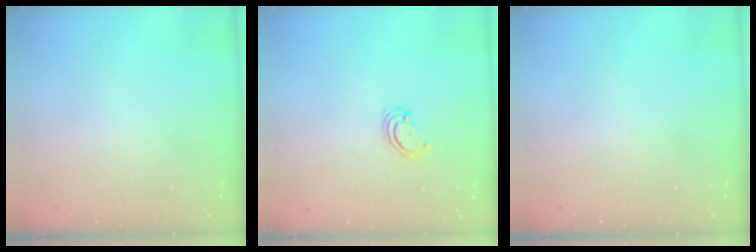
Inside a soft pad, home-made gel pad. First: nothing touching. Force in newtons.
{"total": 2.9, "press": 2.9, "slide": 0.3}
{"total": 0.0}